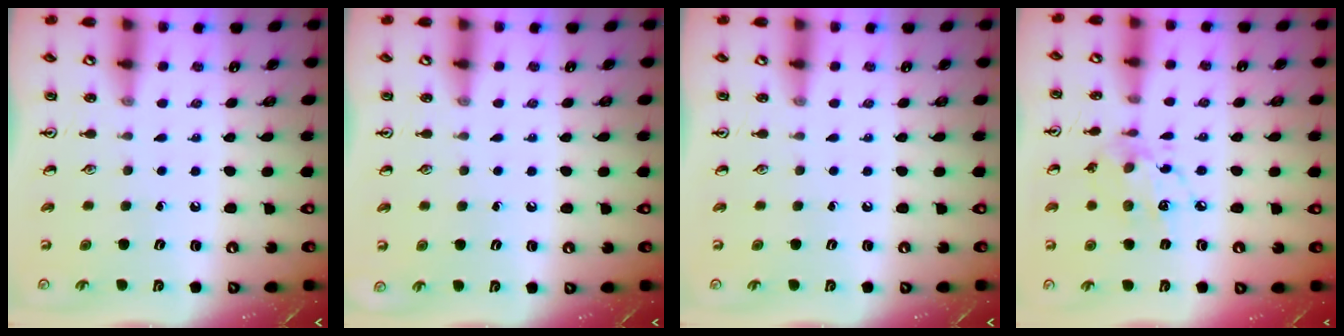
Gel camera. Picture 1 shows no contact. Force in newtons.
{"total": 0.0}
{"total": 0.0}
{"total": 11.3, "press": 11.3, "slide": 0.7}